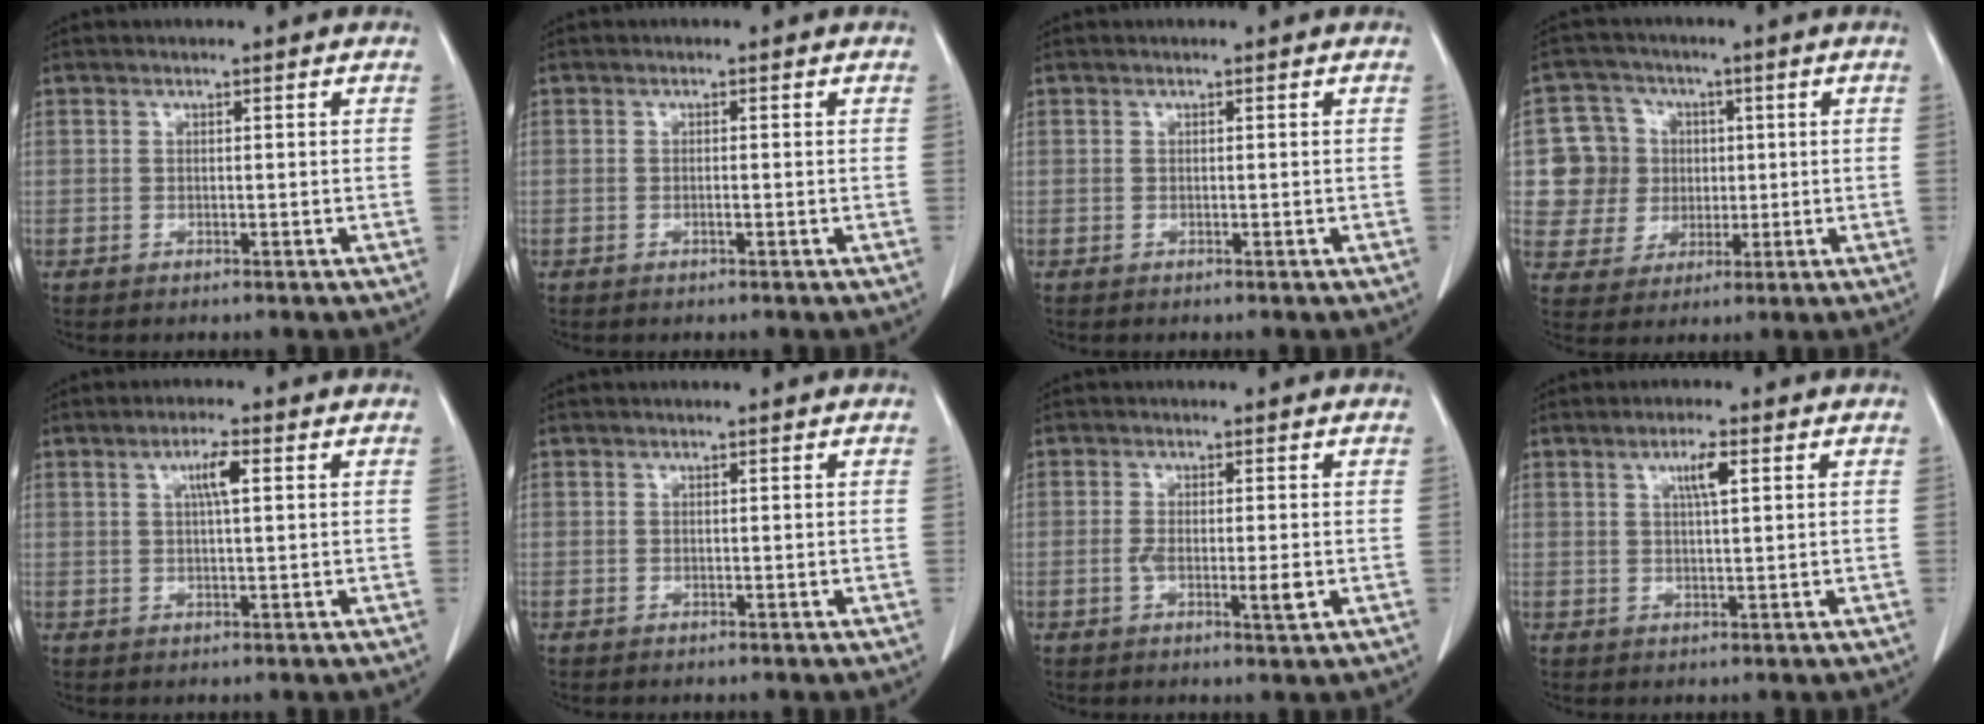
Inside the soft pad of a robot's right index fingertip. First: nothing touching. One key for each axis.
{"total": 0.7, "fx": -0.2, "fy": 0.0, "fz": 0.6, "tx": -0.012, "ty": 0.000, "tz": -0.003}
{"total": 0.0}
{"total": 8.9, "fx": 1.1, "fy": 8.7, "fz": 1.4, "tx": -0.032, "ty": 0.027, "tz": 0.027}
{"total": 3.4, "fx": 1.1, "fy": 0.4, "fz": 3.2, "tx": -0.059, "ty": 0.003, "tz": 0.018}
{"total": 0.0}
{"total": 3.9, "fx": -0.9, "fy": 0.7, "fz": 3.7, "tx": -0.068, "ty": -0.005, "tz": -0.014}
{"total": 3.3, "fx": 1.3, "fy": 0.3, "fz": 3.0, "tx": -0.052, "ty": 0.000, "tz": 0.022}